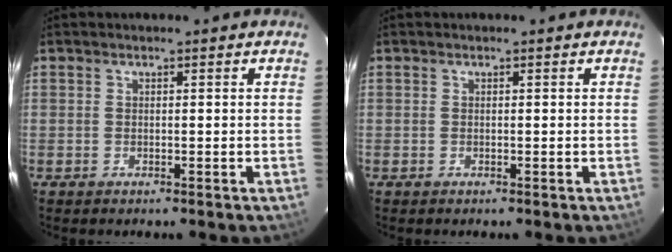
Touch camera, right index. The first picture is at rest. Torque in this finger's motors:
{"motor_torque": [0.00, 0.00, 0.00, 0.00]}